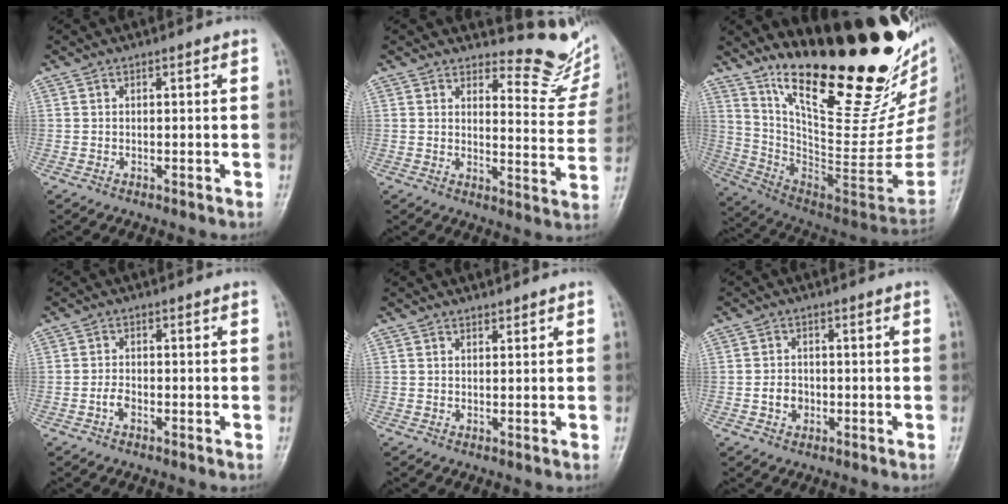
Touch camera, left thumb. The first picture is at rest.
{"total": 12.6, "force": [11.4, 4.1, 3.5], "torque": [-0.008, -0.119, 0.122]}
{"total": 33.4, "force": [22.7, 9.1, 22.8], "torque": [-0.308, -0.145, 0.360]}
{"total": 1.7, "force": [-0.7, 1.0, 1.1], "torque": [-0.022, 0.005, -0.016]}
{"total": 1.1, "force": [1.0, 0.3, 0.0], "torque": [0.004, -0.010, 0.016]}
{"total": 2.8, "force": [-0.6, 2.3, 1.4], "torque": [-0.013, 0.006, -0.009]}